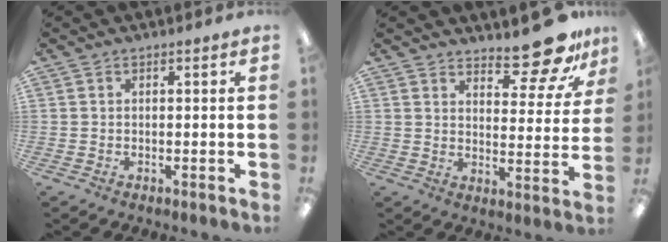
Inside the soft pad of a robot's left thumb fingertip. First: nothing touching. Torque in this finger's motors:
{"motor_torque": [-0.02, -0.06, -0.07, -0.26, 0.08]}